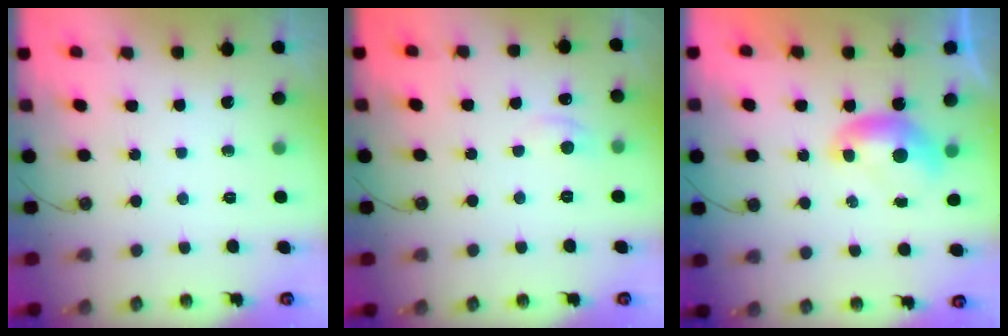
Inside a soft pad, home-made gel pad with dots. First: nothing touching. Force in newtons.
{"total": 0.8, "press": 0.3, "slide": 0.8}
{"total": 0.0}